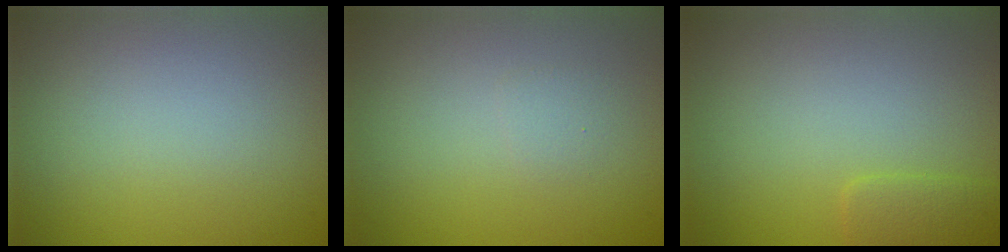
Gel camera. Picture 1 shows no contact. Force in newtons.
{"total": 0.6, "press": 0.6, "slide": 0.1}
{"total": 1.5, "press": 1.5, "slide": 0.1}